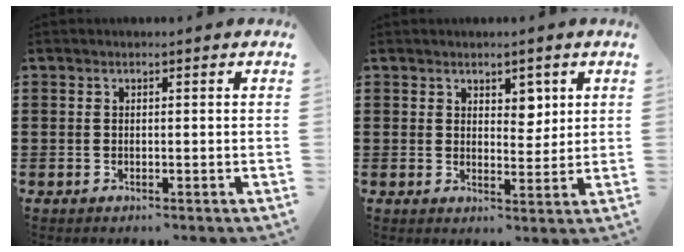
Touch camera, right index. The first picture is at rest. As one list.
[{"total": 3.5, "force": [2.2, 2.1, 1.7], "torque": [-0.016, 0.000, 0.034]}]